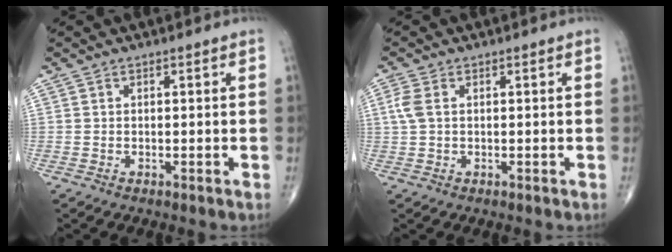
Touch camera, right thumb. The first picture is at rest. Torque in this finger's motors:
{"motor_torque": [-0.25, -0.09, -0.02, -0.10, 0.02]}